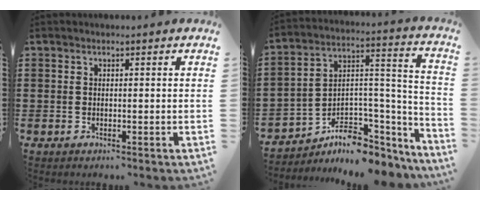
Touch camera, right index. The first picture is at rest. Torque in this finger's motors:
{"motor_torque": [-0.68, 0.39, 0.08, -0.10]}